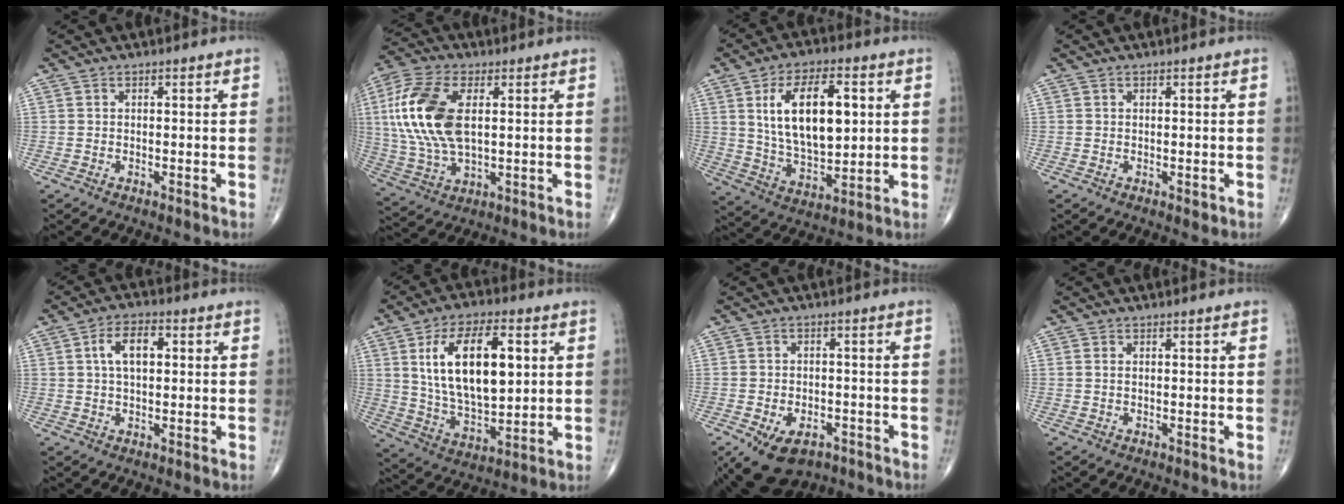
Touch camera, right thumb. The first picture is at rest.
{"total": 17.3, "force": [3.0, 9.0, 14.5], "torque": [-0.316, 0.000, 0.058]}
{"total": 16.8, "force": [3.9, 8.4, 14.1], "torque": [-0.218, -0.011, 0.076]}
{"total": 0.8, "force": [0.1, 0.6, 0.6], "torque": [-0.007, -0.002, 0.003]}
{"total": 6.8, "force": [1.4, 3.6, 5.6], "torque": [-0.093, 0.012, 0.022]}
{"total": 18.8, "force": [4.5, 9.2, 15.8], "torque": [-0.253, -0.011, 0.086]}
{"total": 10.6, "force": [-6.2, 6.7, 5.4], "torque": [-0.085, 0.024, -0.087]}
{"total": 0.6, "force": [0.2, 0.3, 0.5], "torque": [-0.012, 0.005, 0.004]}